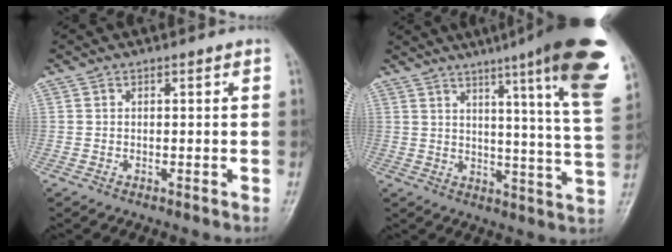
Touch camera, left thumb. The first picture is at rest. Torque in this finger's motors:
{"motor_torque": [1.17, 0.18, 1.44, -1.35, 0.31]}